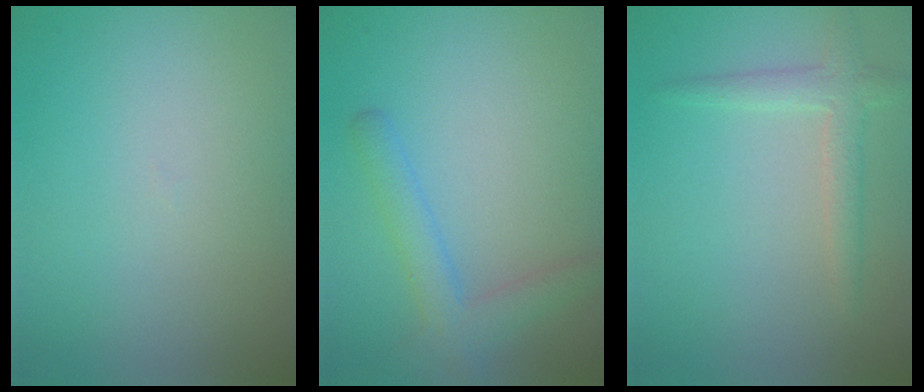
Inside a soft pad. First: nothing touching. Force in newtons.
{"total": 2.7, "press": 2.7, "slide": 0.1}
{"total": 2.3, "press": 2.2, "slide": 0.1}